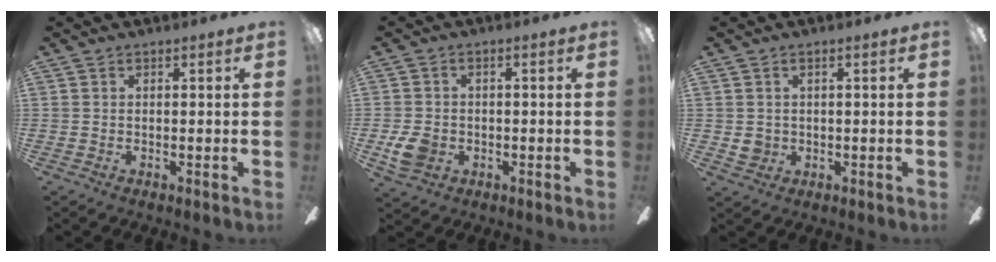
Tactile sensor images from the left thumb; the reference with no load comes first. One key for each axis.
{"total": 5.9, "fx": -1.5, "fy": 4.5, "fz": 3.4, "tx": -0.065, "ty": 0.005, "tz": -0.027}
{"total": 2.5, "fx": 0.3, "fy": 2.2, "fz": 1.2, "tx": -0.015, "ty": 0.002, "tz": 0.003}